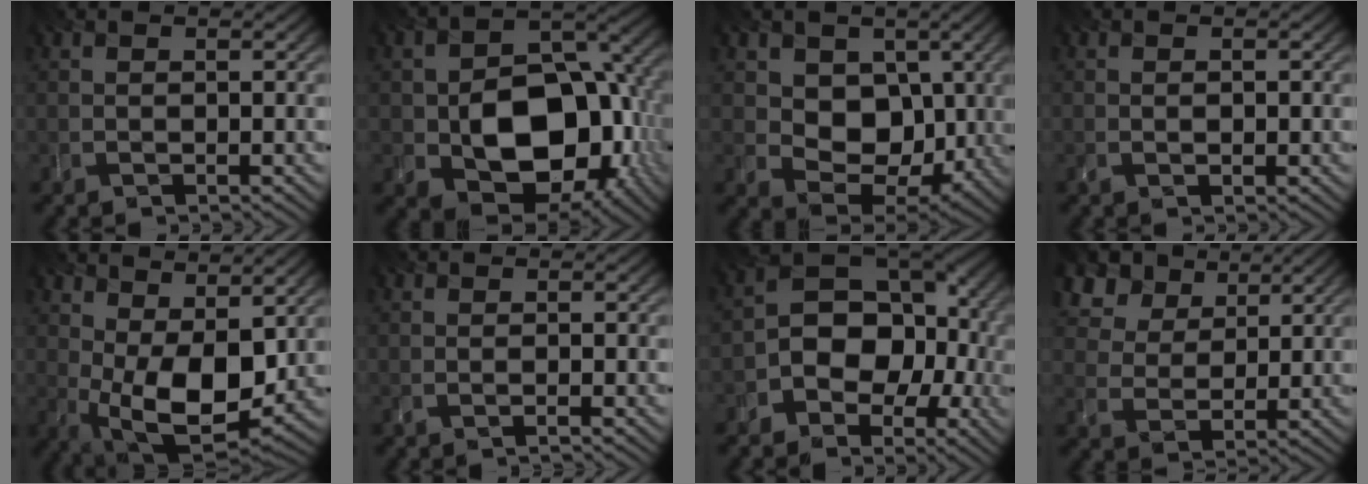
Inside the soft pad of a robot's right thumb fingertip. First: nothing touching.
{"total": 14.3, "force": [-2.7, 10.0, 9.9], "torque": [-0.138, -0.020, -0.046]}
{"total": 8.2, "force": [1.8, 6.4, 4.7], "torque": [-0.094, -0.020, 0.016]}
{"total": 0.6, "force": [0.1, 0.3, 0.5], "torque": [-0.004, -0.004, 0.002]}
{"total": 12.5, "force": [1.4, 6.6, 10.6], "torque": [-0.198, -0.018, 0.032]}
{"total": 0.7, "force": [-0.3, 0.1, 0.6], "torque": [-0.005, -0.002, -0.012]}
{"total": 10.6, "force": [-2.7, 7.7, 6.8], "torque": [-0.083, -0.008, -0.052]}
{"total": 8.4, "force": [5.6, 5.1, 3.7], "torque": [-0.098, 0.009, 0.107]}